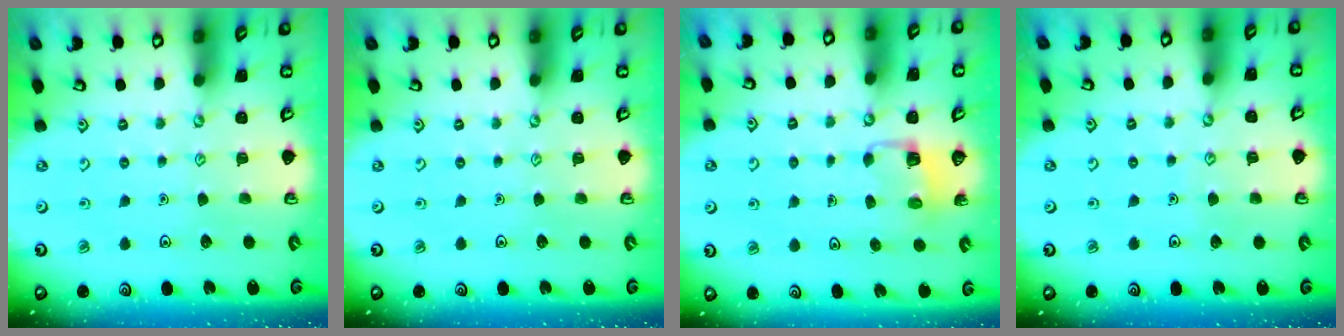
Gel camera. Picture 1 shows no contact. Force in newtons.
{"total": 0.0}
{"total": 3.3, "press": 3.3, "slide": 0.2}
{"total": 3.3, "press": 3.2, "slide": 0.3}